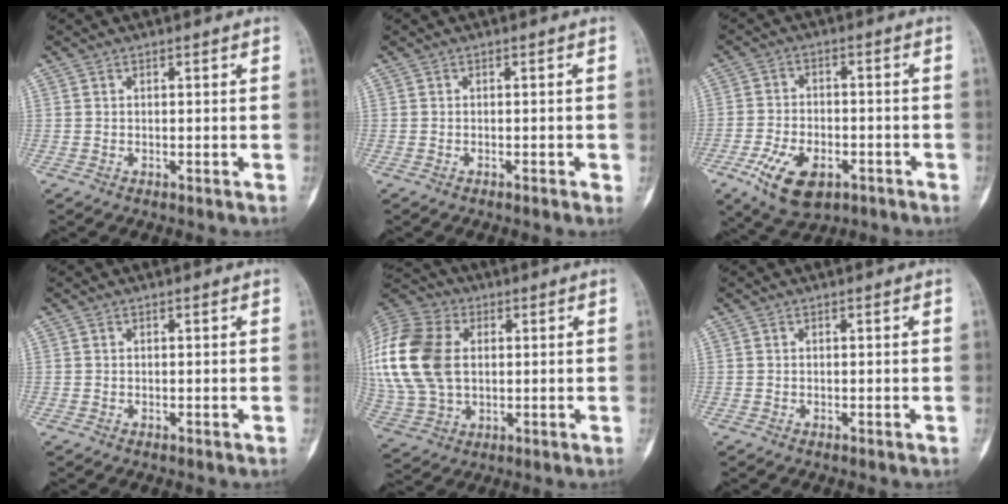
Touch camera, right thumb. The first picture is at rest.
{"total": 1.1, "force": [-0.3, 0.5, 1.0], "torque": [-0.013, 0.001, -0.004]}
{"total": 11.0, "force": [-5.4, 6.2, 7.4], "torque": [-0.125, 0.015, -0.086]}
{"total": 0.0}
{"total": 24.1, "force": [4.0, 16.9, 16.7], "torque": [-0.400, 0.021, 0.082]}
{"total": 0.0}